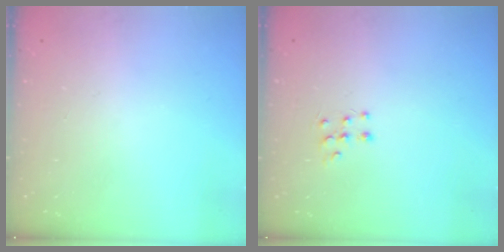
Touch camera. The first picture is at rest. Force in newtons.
{"total": 6.4, "press": 6.3, "slide": 0.8}